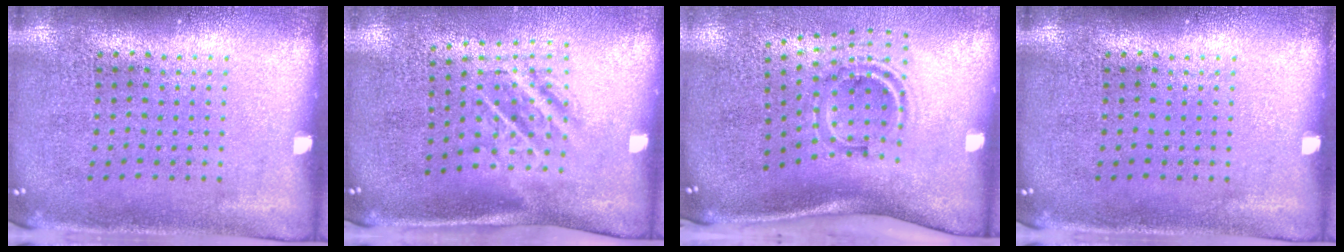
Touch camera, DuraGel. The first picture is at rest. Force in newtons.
{"total": 1.8, "press": 1.2, "slide": 1.3}
{"total": 1.9, "press": 1.2, "slide": 1.5}
{"total": 0.0}